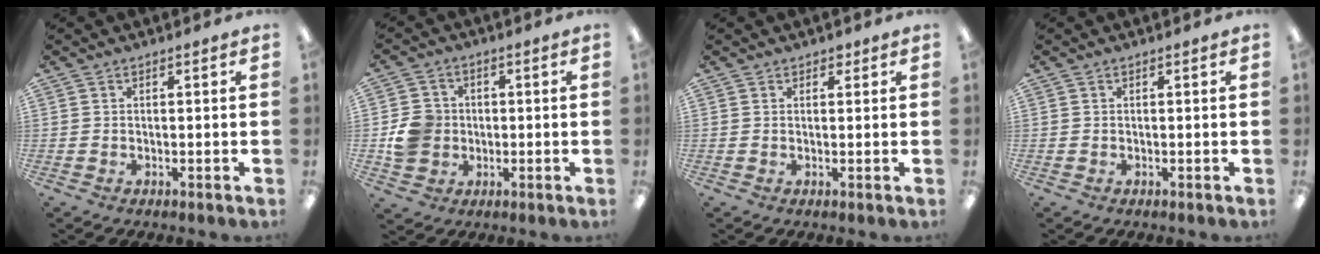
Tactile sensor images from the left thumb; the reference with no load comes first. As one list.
[{"total": 7.5, "force": [-0.4, 7.0, 2.6], "torque": [-0.040, 0.012, -0.004]}, {"total": 1.5, "force": [1.1, 1.0, 0.3], "torque": [0.002, -0.001, 0.018]}, {"total": 0.0}]